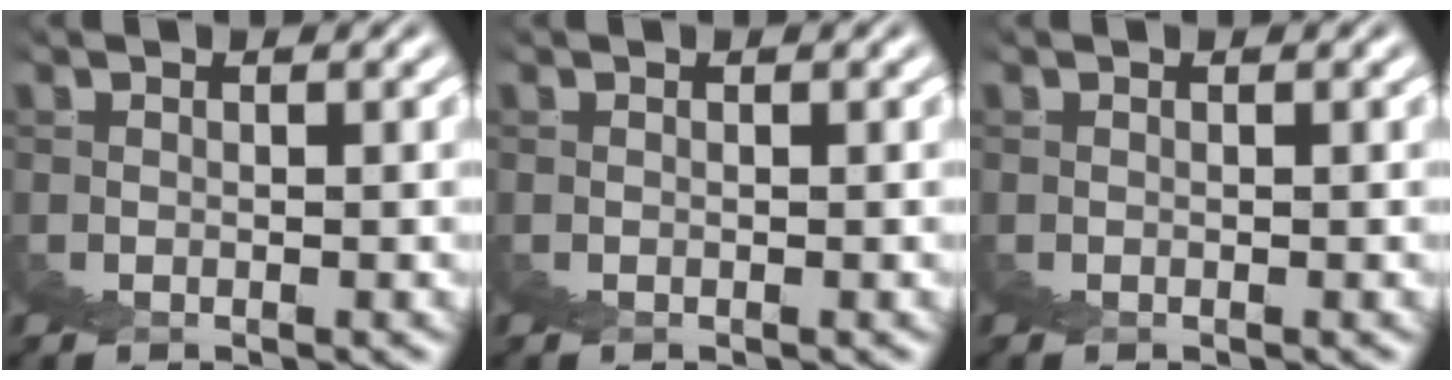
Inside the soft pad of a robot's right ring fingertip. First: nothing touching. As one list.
[{"total": 0.0}, {"total": 0.0}]